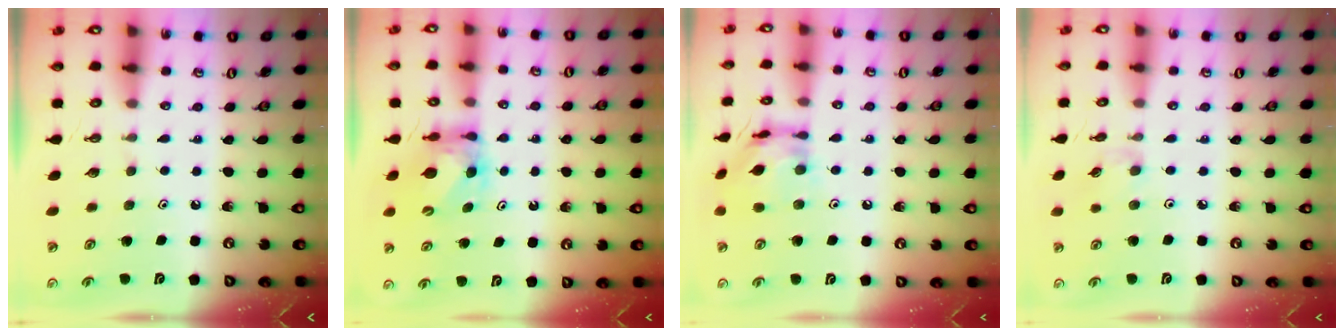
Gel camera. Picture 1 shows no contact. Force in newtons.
{"total": 6.3, "press": 6.3, "slide": 0.4}
{"total": 13.5, "press": 13.4, "slide": 1.1}
{"total": 5.1, "press": 5.1, "slide": 0.7}